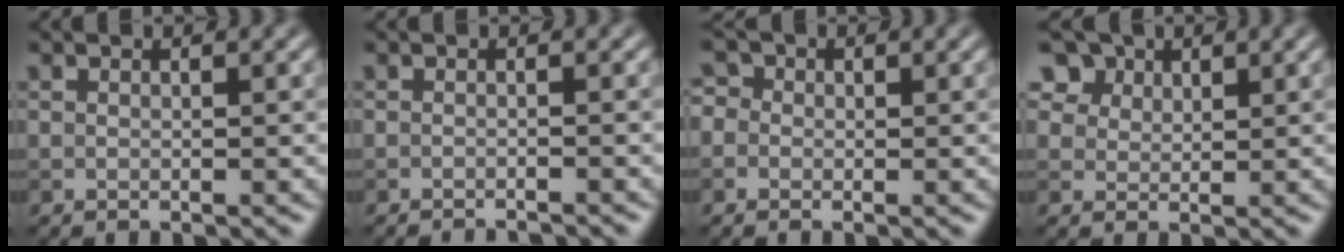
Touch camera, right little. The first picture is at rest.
{"total": 2.4, "force": [-2.2, 0.3, 0.8], "torque": [-0.003, 0.003, -0.031]}
{"total": 2.2, "force": [0.5, 2.0, 0.8], "torque": [0.002, 0.012, -0.018]}
{"total": 6.6, "force": [4.2, 4.3, 2.5], "torque": [-0.072, 0.003, 0.078]}